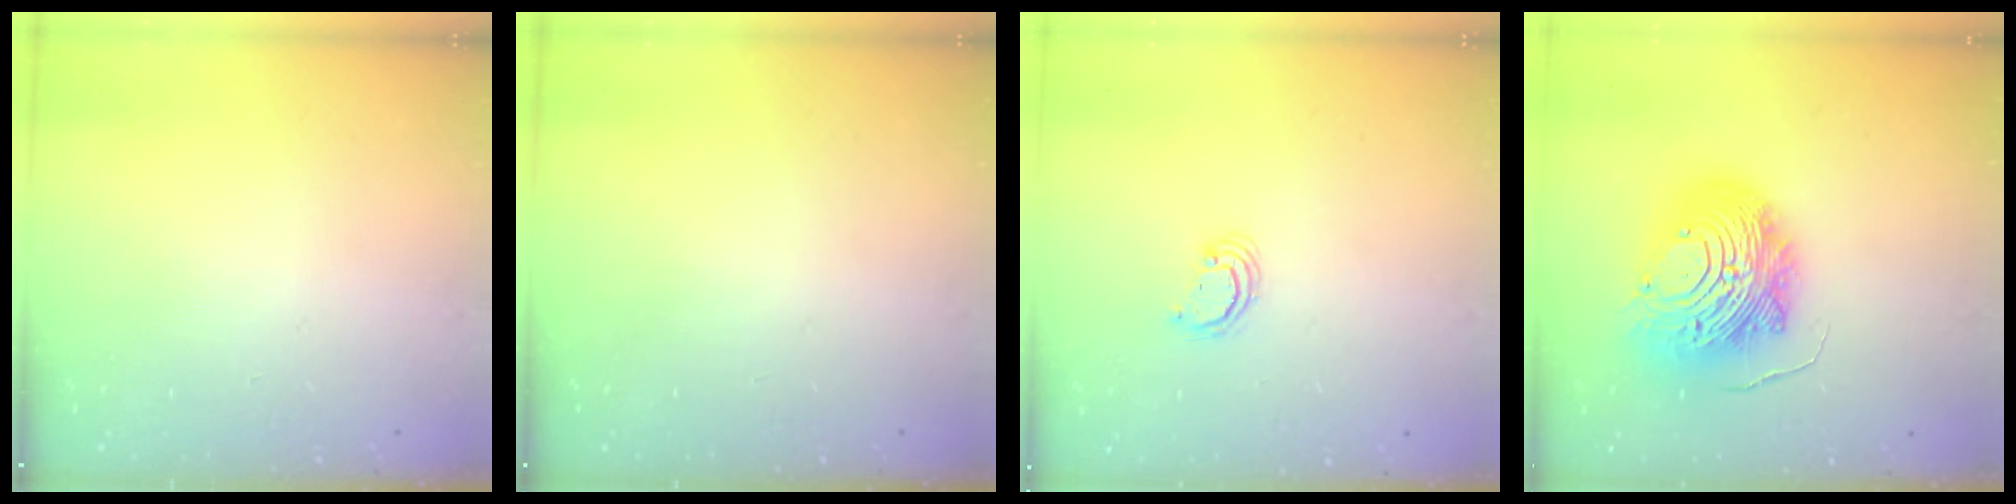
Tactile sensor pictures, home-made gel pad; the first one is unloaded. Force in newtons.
{"total": 0.0}
{"total": 2.4, "press": 2.4, "slide": 0.3}
{"total": 20.1, "press": 20.0, "slide": 2.0}